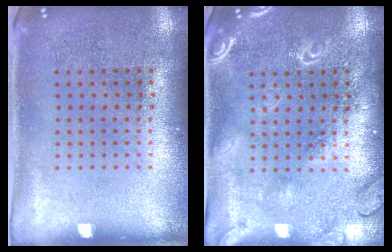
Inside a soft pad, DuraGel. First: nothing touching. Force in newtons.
{"total": 3.1, "press": 3.1, "slide": 0.4}